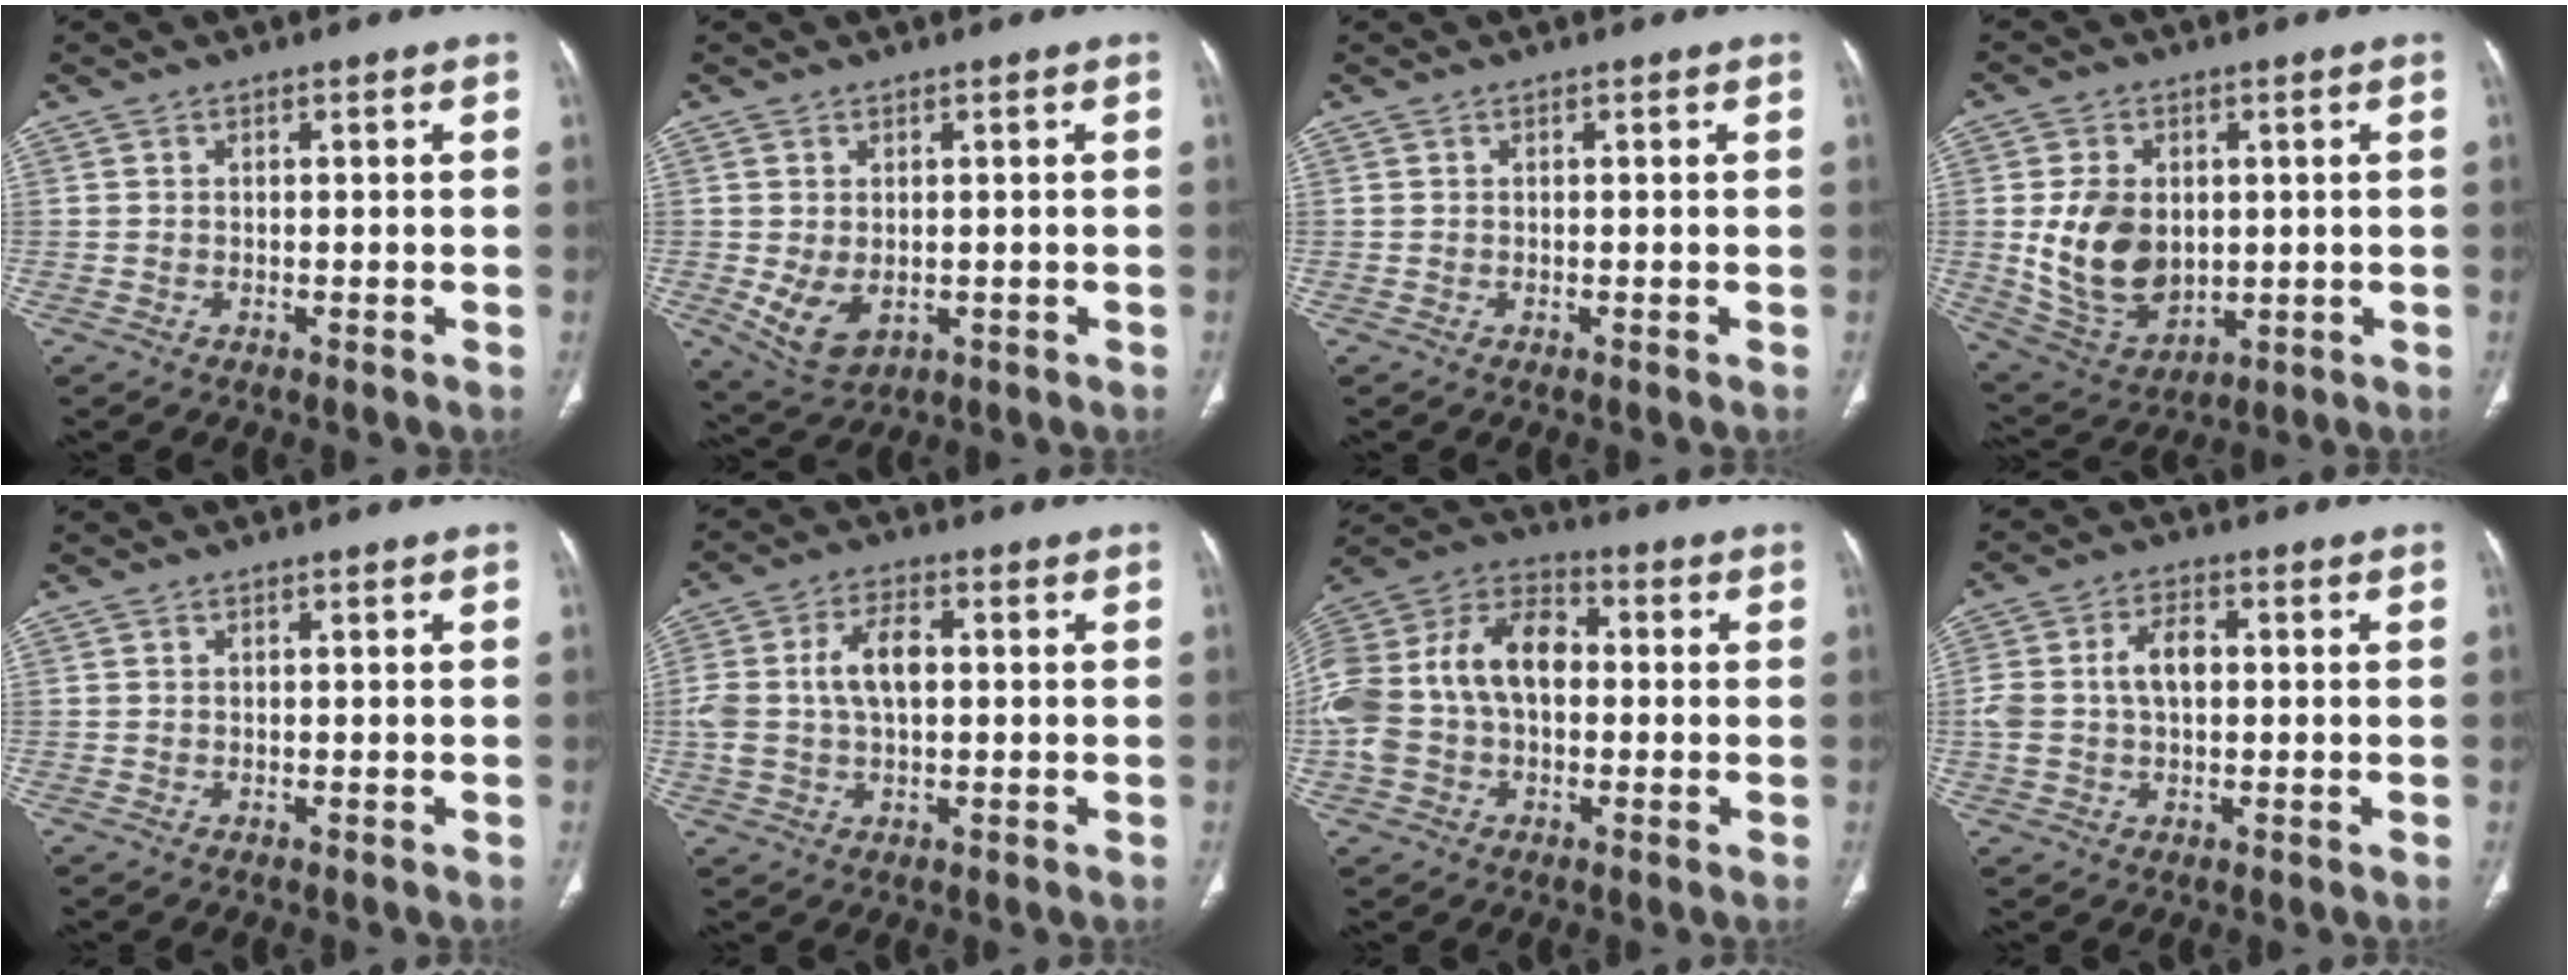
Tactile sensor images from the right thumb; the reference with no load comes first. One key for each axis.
{"total": 6.3, "fx": -0.7, "fy": 4.2, "fz": 4.6, "tx": -0.083, "ty": -0.010, "tz": 0.006}
{"total": 0.0}
{"total": 13.5, "fx": 0.6, "fy": 9.7, "fz": 9.4, "tx": -0.145, "ty": -0.012, "tz": 0.036}
{"total": 0.0}
{"total": 8.9, "fx": 0.7, "fy": 5.0, "fz": 7.3, "tx": -0.152, "ty": 0.021, "tz": 0.014}
{"total": 19.7, "fx": 0.0, "fy": 13.3, "fz": 14.4, "tx": -0.300, "ty": 0.044, "tz": -0.005}
{"total": 7.7, "fx": 0.5, "fy": 4.8, "fz": 6.0, "tx": -0.123, "ty": 0.025, "tz": 0.009}